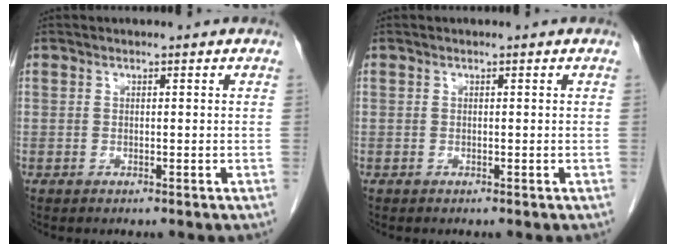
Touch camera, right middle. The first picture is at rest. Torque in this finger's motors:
{"motor_torque": [0.59, -0.77, 0.01, 0.01]}